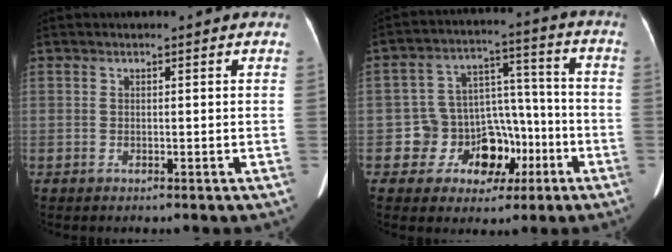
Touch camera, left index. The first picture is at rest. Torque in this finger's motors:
{"motor_torque": [0.15, 0.15, 0.12, 0.04]}